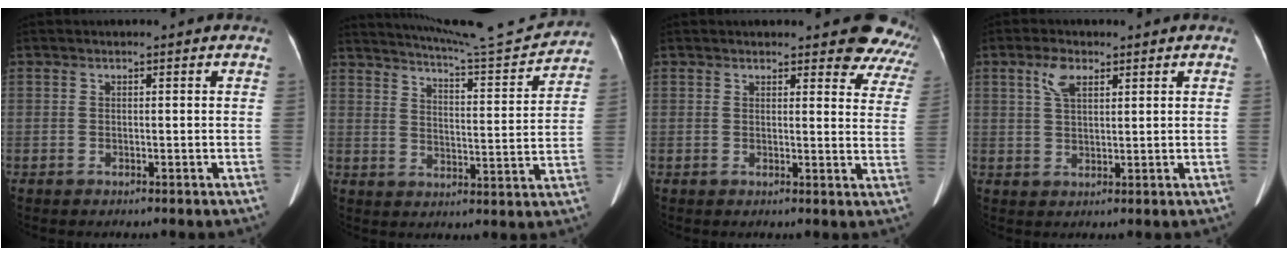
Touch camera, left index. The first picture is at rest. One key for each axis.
{"total": 15.0, "fx": 14.5, "fy": -0.7, "fz": 3.9, "tx": -0.069, "ty": -0.034, "tz": 0.201}
{"total": 9.5, "fx": 8.5, "fy": 3.2, "fz": 2.7, "tx": 0.018, "ty": -0.032, "tz": 0.059}
{"total": 3.8, "fx": 2.0, "fy": 1.6, "fz": 2.8, "tx": -0.059, "ty": 0.011, "tz": 0.043}